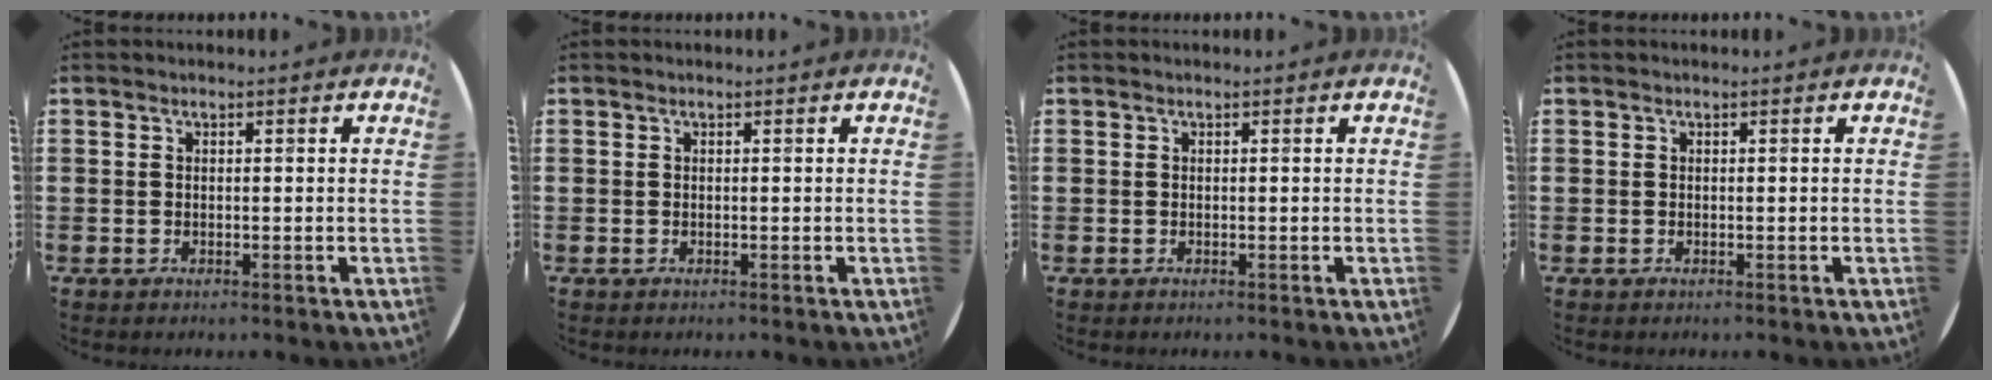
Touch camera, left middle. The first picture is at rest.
{"total": 0.0}
{"total": 0.0}
{"total": 0.0}